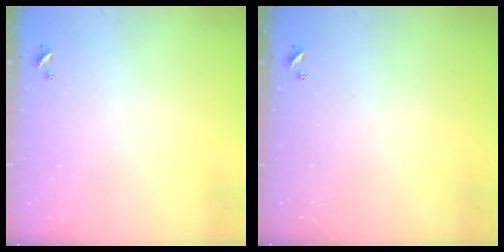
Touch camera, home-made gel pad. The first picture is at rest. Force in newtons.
{"total": 0.0}